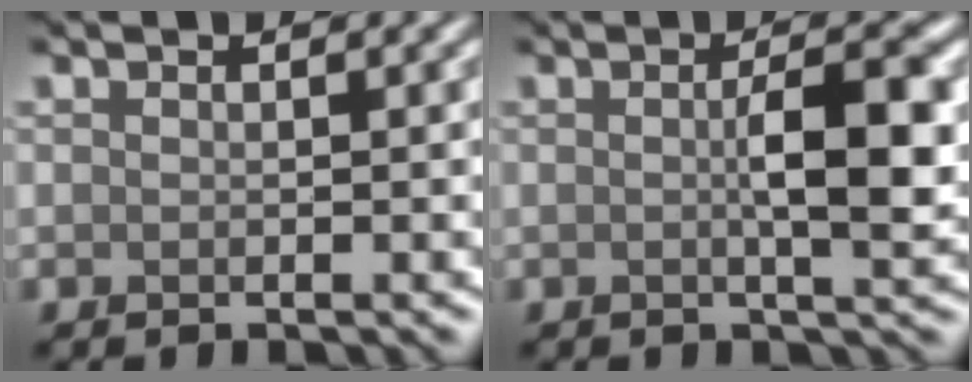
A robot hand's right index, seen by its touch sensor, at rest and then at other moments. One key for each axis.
{"total": 4.4, "fx": 0.1, "fy": 0.8, "fz": 4.3, "tx": -0.067, "ty": 0.003, "tz": 0.002}